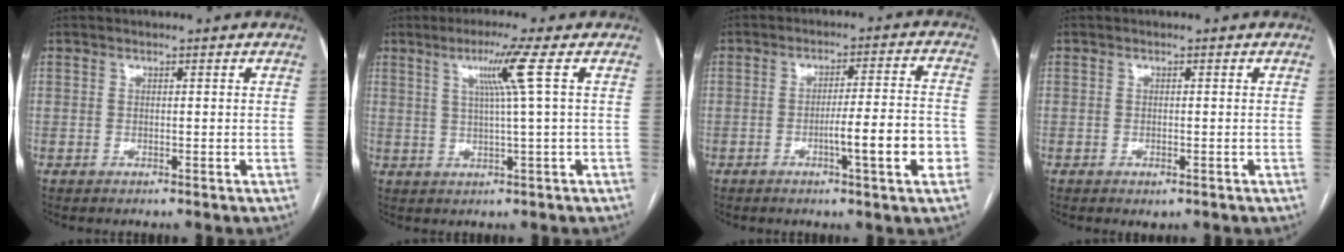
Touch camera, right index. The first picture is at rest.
{"total": 6.0, "force": [2.0, -1.9, 5.3], "torque": [-0.103, 0.000, 0.041]}
{"total": 9.7, "force": [-3.2, 0.1, 9.2], "torque": [-0.133, 0.003, -0.048]}
{"total": 1.1, "force": [-0.6, 0.5, 0.8], "torque": [-0.011, -0.002, -0.003]}